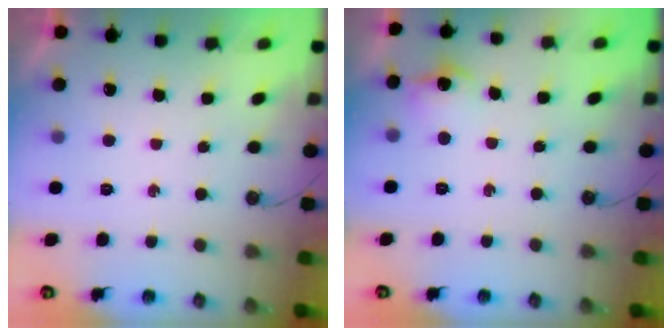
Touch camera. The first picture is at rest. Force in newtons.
{"total": 8.0, "press": 8.0, "slide": 0.8}